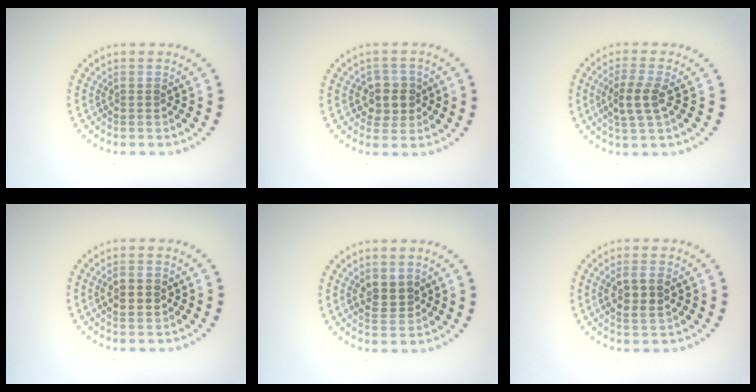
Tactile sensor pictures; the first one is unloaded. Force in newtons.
{"total": 2.7, "press": 2.5, "slide": 0.9}
{"total": 2.9, "press": 2.7, "slide": 1.2}
{"total": 2.9, "press": 2.9, "slide": 0.2}
{"total": 2.4, "press": 2.4, "slide": 0.5}
{"total": 2.9, "press": 2.8, "slide": 0.8}